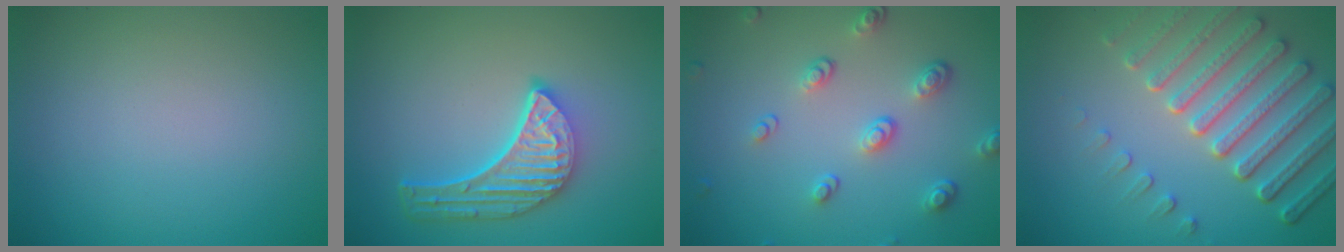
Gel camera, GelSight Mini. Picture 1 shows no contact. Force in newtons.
{"total": 5.4, "press": 4.1, "slide": 3.5}
{"total": 3.5, "press": 2.7, "slide": 2.3}
{"total": 6.8, "press": 5.3, "slide": 4.2}